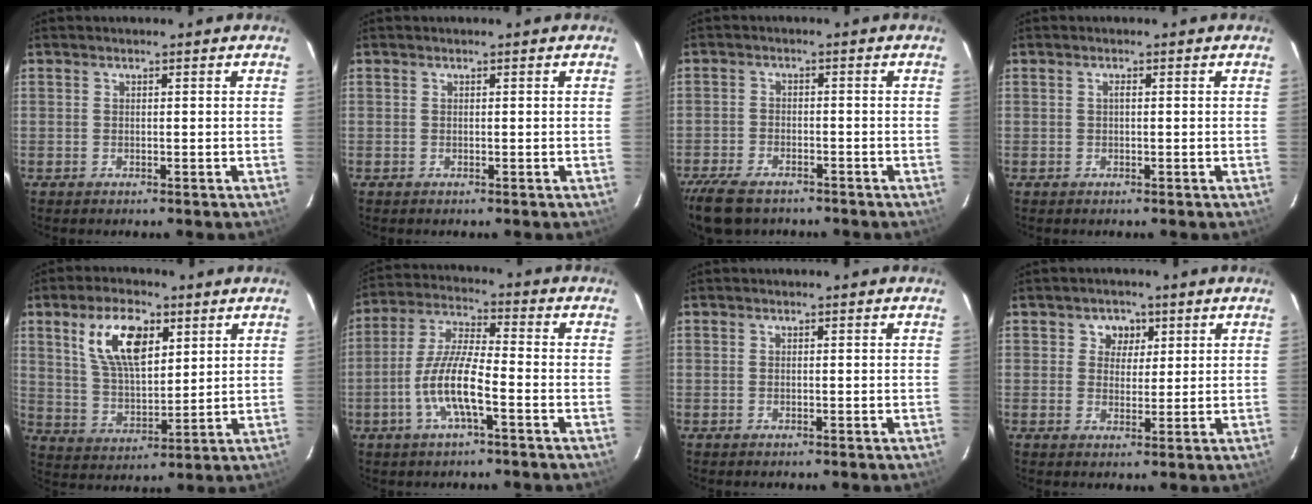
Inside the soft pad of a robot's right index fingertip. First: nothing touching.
{"total": 0.0}
{"total": 9.3, "force": [-7.2, 4.0, 4.2], "torque": [-0.115, -0.017, -0.130]}
{"total": 0.6, "force": [0.0, 0.1, 0.6], "torque": [-0.009, 0.004, -0.001]}
{"total": 12.2, "force": [5.5, 5.7, 9.2], "torque": [-0.170, 0.015, 0.107]}
{"total": 9.8, "force": [-3.8, 1.6, 8.8], "torque": [-0.188, 0.001, -0.076]}
{"total": 0.0}
{"total": 3.7, "force": [1.4, 3.4, 0.6], "torque": [0.004, 0.009, 0.022]}